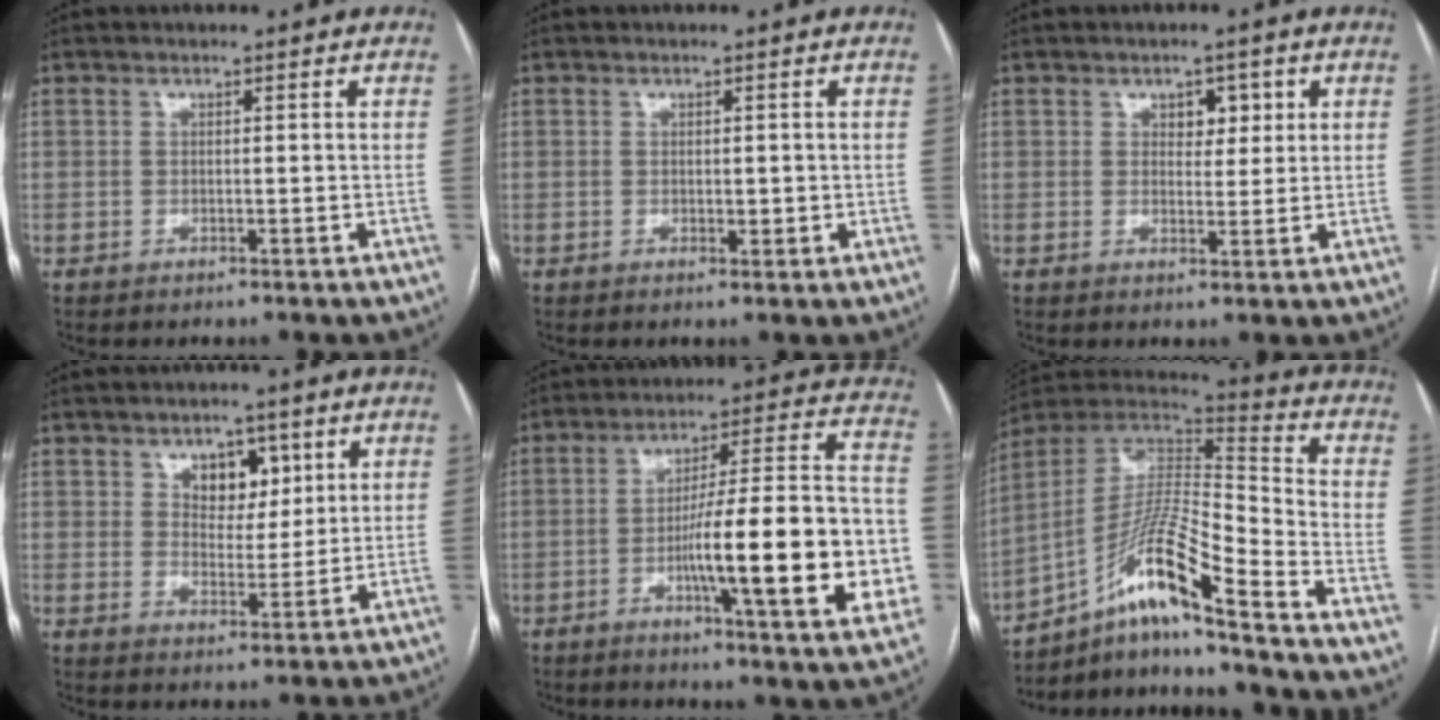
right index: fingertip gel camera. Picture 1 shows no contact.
{"total": 1.5, "force": [0.1, 1.0, 1.1], "torque": [-0.014, 0.002, 0.004]}
{"total": 3.4, "force": [1.5, 2.1, 2.2], "torque": [-0.023, 0.005, 0.022]}
{"total": 6.1, "force": [3.0, 3.9, 3.7], "torque": [-0.048, 0.006, 0.050]}
{"total": 22.7, "force": [-5.1, 2.6, 21.9], "torque": [-0.264, 0.016, -0.070]}
{"total": 14.8, "force": [-9.6, 0.3, 11.2], "torque": [-0.211, 0.015, -0.171]}